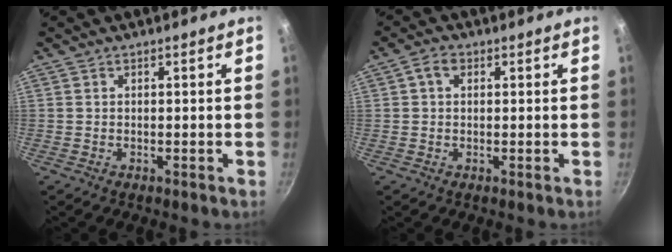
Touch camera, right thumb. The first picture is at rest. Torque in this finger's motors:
{"motor_torque": [0.30, 4.71, 0.90, 0.41, 0.59]}